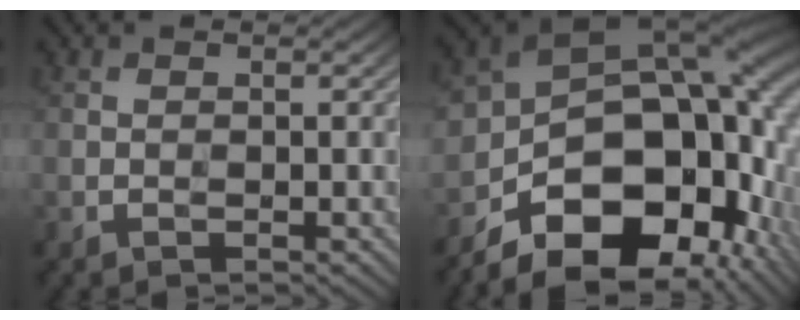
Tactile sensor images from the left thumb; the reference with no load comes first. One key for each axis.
{"total": 19.8, "fx": -8.5, "fy": 12.5, "fz": 12.8, "tx": -0.208, "ty": -0.044, "tz": -0.114}